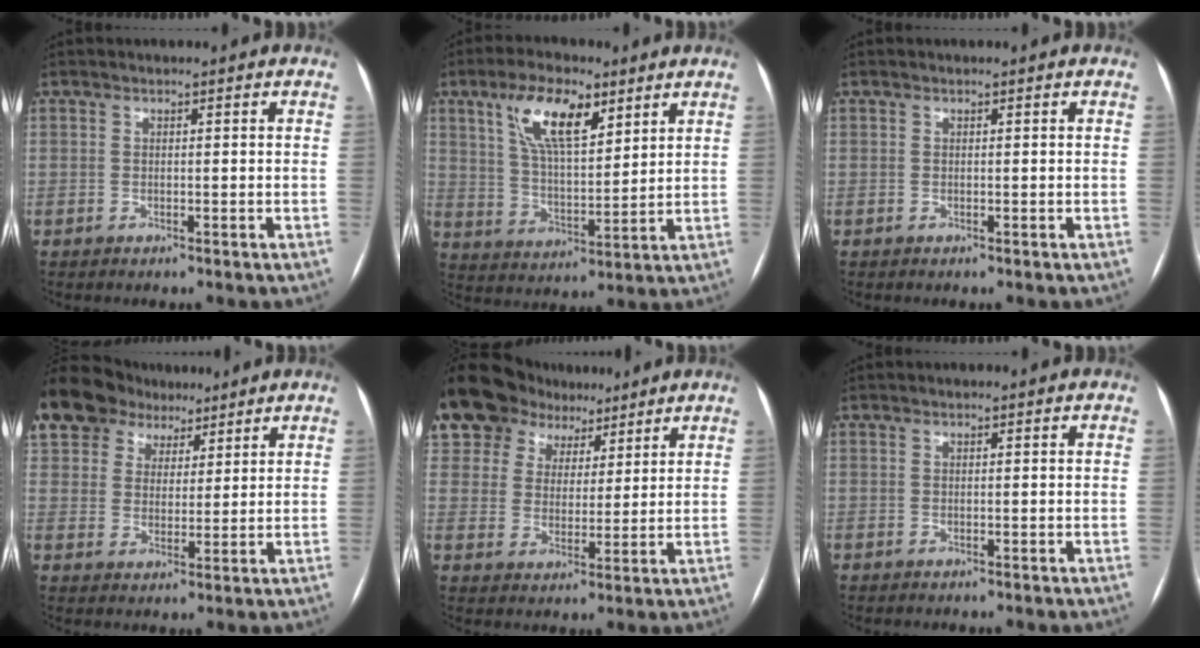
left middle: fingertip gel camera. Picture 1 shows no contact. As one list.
[{"total": 11.3, "force": [6.2, 4.0, 8.6], "torque": [-0.166, 0.013, 0.118]}, {"total": 2.9, "force": [-1.2, -2.2, -1.4], "torque": [0.018, -0.006, -0.014]}, {"total": 15.7, "force": [10.8, 10.2, 5.1], "torque": [-0.165, 0.052, 0.207]}, {"total": 17.1, "force": [12.1, 10.8, 5.2], "torque": [-0.166, 0.049, 0.226]}, {"total": 0.0}]